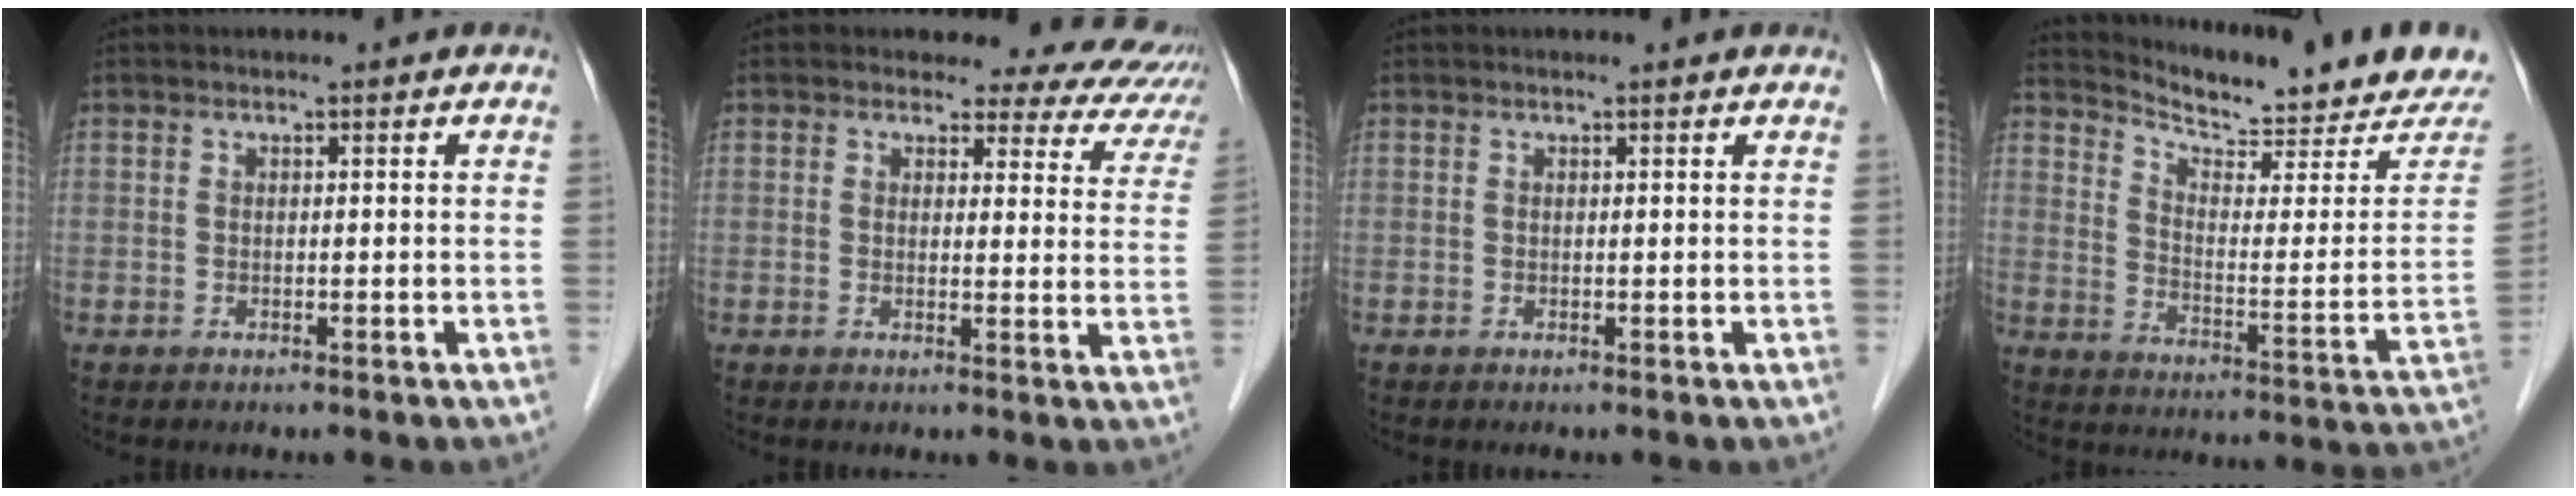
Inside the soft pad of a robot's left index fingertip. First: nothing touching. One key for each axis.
{"total": 10.7, "fx": 8.8, "fy": 5.0, "fz": 3.4, "tx": -0.011, "ty": -0.004, "tz": 0.064}
{"total": 1.2, "fx": 1.2, "fy": 0.2, "fz": 0.3, "tx": -0.013, "ty": 0.007, "tz": 0.012}
{"total": 17.8, "fx": 17.0, "fy": 0.9, "fz": 5.3, "tx": -0.086, "ty": -0.074, "tz": 0.225}